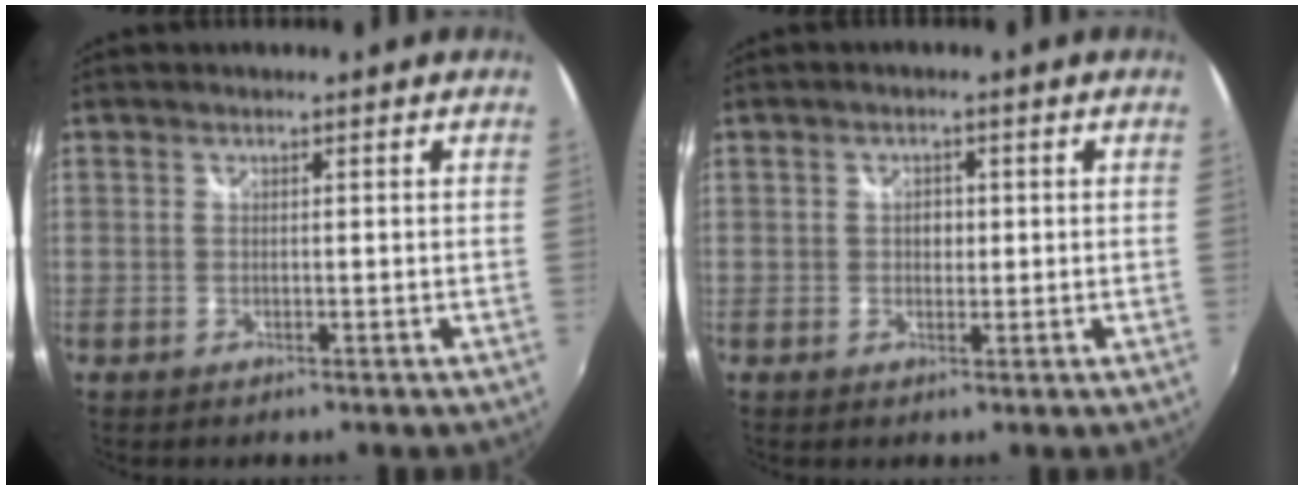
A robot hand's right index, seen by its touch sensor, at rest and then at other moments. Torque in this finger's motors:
{"motor_torque": [0.11, 0.06, 0.14, 0.03]}